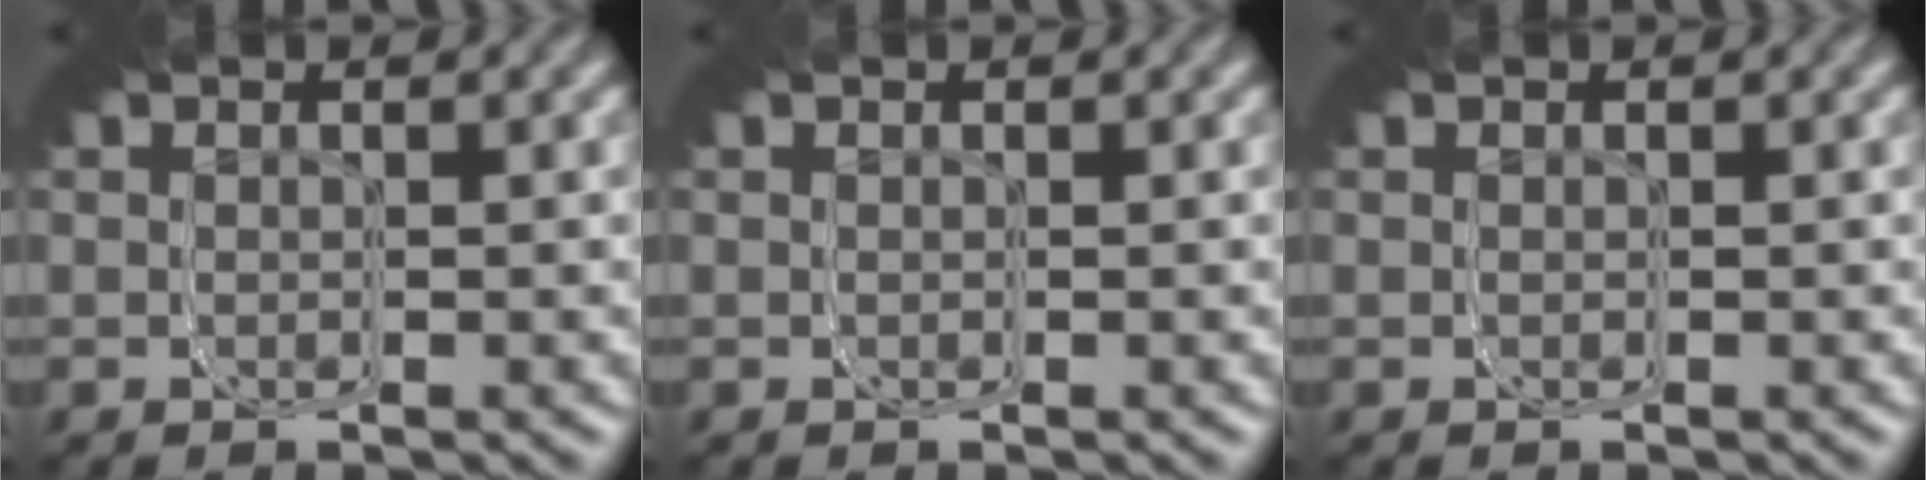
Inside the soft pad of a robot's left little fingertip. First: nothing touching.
{"total": 0.0}
{"total": 0.0}